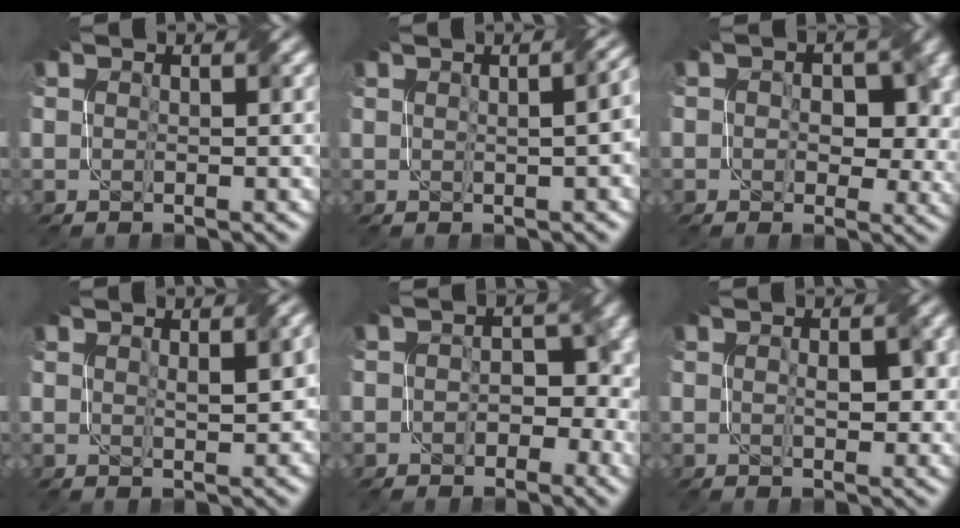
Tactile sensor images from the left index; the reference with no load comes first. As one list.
[{"total": 5.2, "force": [0.5, 2.7, 4.4], "torque": [-0.016, 0.023, 0.012]}, {"total": 5.6, "force": [0.8, 4.0, 3.8], "torque": [-0.023, 0.006, 0.022]}, {"total": 2.3, "force": [0.8, 0.6, 2.1], "torque": [-0.027, 0.008, 0.021]}, {"total": 3.9, "force": [-0.9, 3.0, 2.3], "torque": [-0.005, 0.001, -0.008]}, {"total": 2.5, "force": [0.4, 1.2, 2.2], "torque": [-0.033, 0.003, 0.012]}]